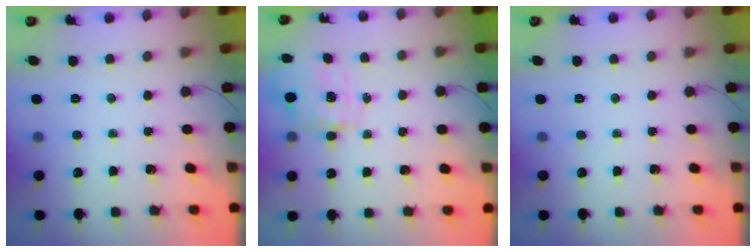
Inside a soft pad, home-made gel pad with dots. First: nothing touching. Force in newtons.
{"total": 3.8, "press": 3.7, "slide": 0.9}
{"total": 0.0}